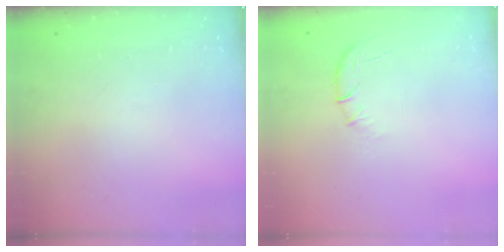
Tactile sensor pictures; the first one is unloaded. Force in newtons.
{"total": 6.1, "press": 5.7, "slide": 2.2}